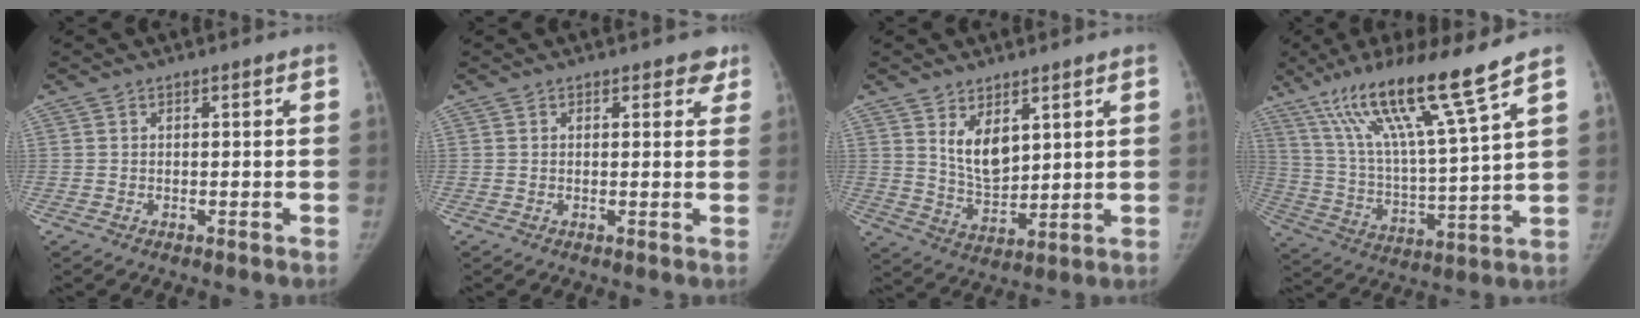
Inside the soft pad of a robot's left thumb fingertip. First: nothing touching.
{"total": 2.5, "force": [1.7, 1.4, 1.0], "torque": [0.022, -0.006, 0.015]}
{"total": 7.6, "force": [3.5, 4.1, 5.4], "torque": [-0.071, -0.034, 0.077]}
{"total": 17.8, "force": [12.3, -0.3, 12.9], "torque": [-0.215, -0.059, 0.225]}